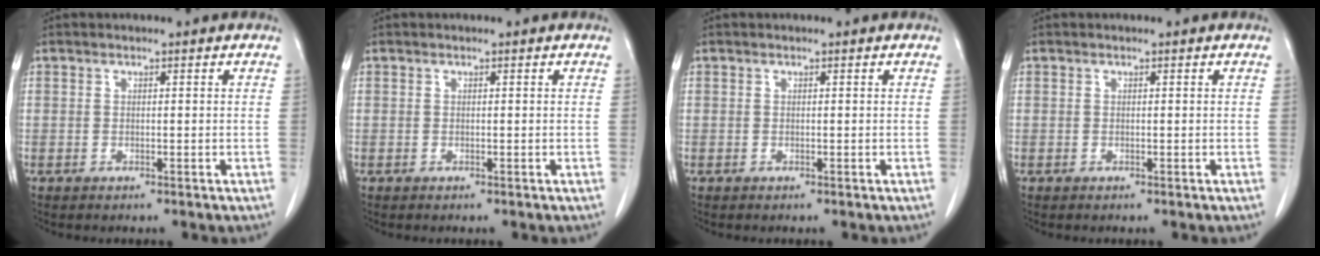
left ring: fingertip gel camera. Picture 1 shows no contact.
{"total": 0.0}
{"total": 0.0}
{"total": 0.0}